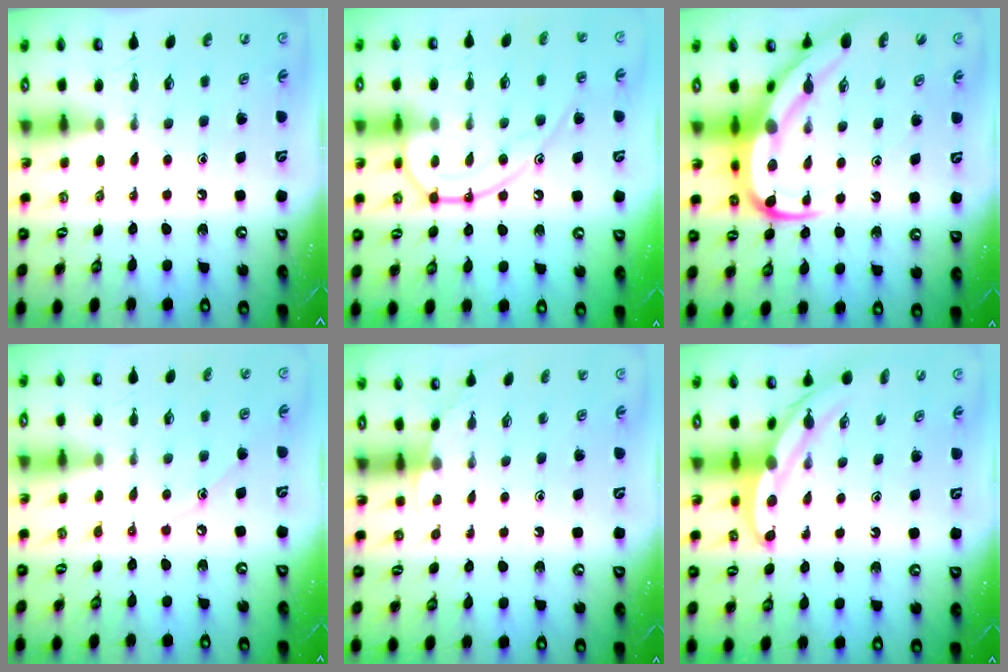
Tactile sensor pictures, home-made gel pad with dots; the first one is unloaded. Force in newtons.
{"total": 15.3, "press": 15.2, "slide": 1.5}
{"total": 14.7, "press": 14.7, "slide": 1.5}
{"total": 6.7, "press": 6.7, "slide": 0.5}
{"total": 2.7, "press": 2.7, "slide": 0.1}
{"total": 5.6, "press": 5.6, "slide": 0.2}